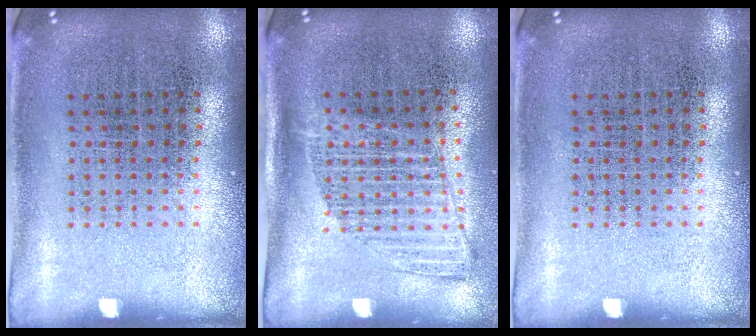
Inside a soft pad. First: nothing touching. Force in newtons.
{"total": 1.3, "press": 1.1, "slide": 0.7}
{"total": 0.0}